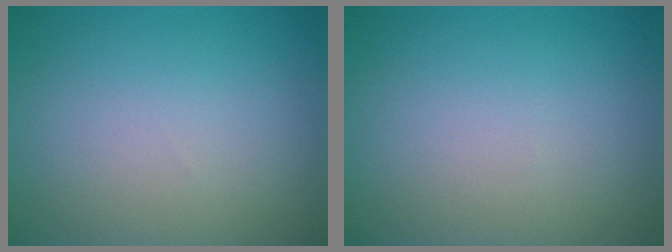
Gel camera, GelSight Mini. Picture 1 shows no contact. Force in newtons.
{"total": 0.0}